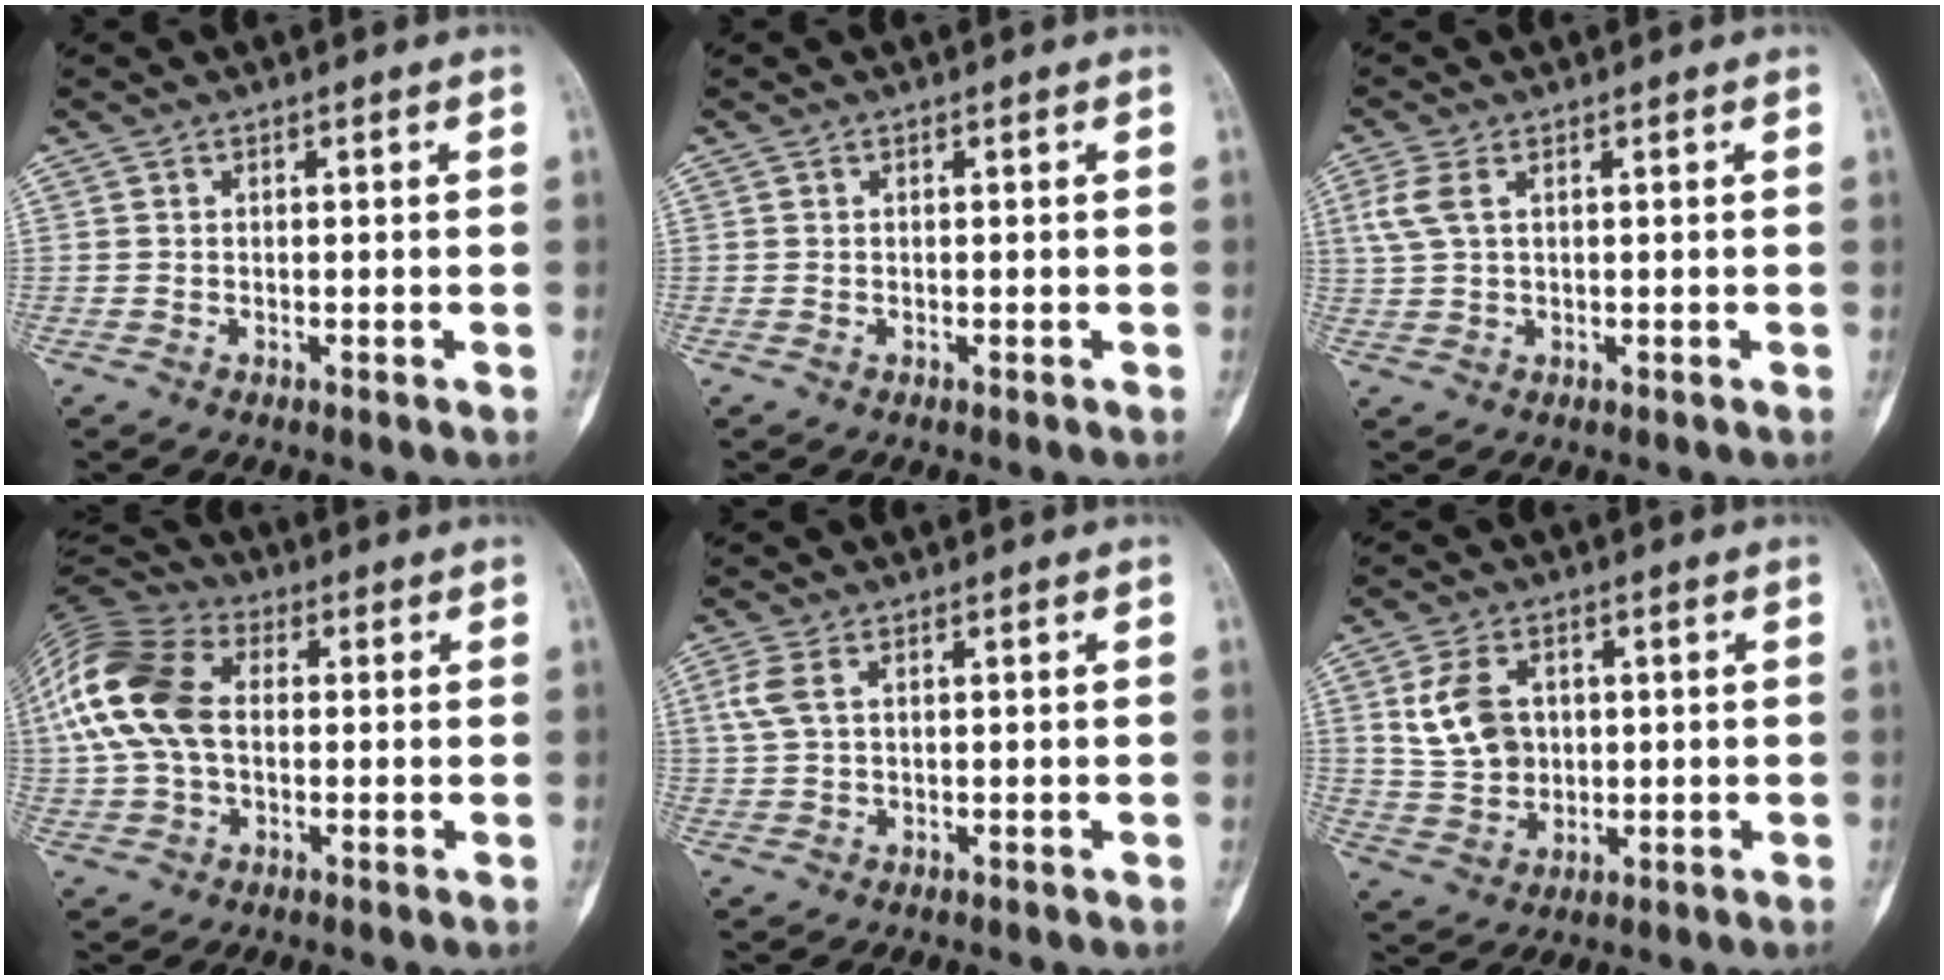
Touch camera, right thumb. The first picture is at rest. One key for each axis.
{"total": 0.0}
{"total": 4.0, "fx": 1.4, "fy": 2.0, "fz": 3.2, "tx": -0.093, "ty": 0.011, "tz": 0.032}
{"total": 16.6, "fx": 1.5, "fy": 10.9, "fz": 12.4, "tx": -0.268, "ty": 0.029, "tz": 0.021}
{"total": 3.6, "fx": 1.2, "fy": 1.8, "fz": 2.8, "tx": -0.085, "ty": 0.011, "tz": 0.027}
{"total": 8.8, "fx": 2.1, "fy": 6.5, "fz": 5.6, "tx": -0.094, "ty": -0.003, "tz": 0.050}